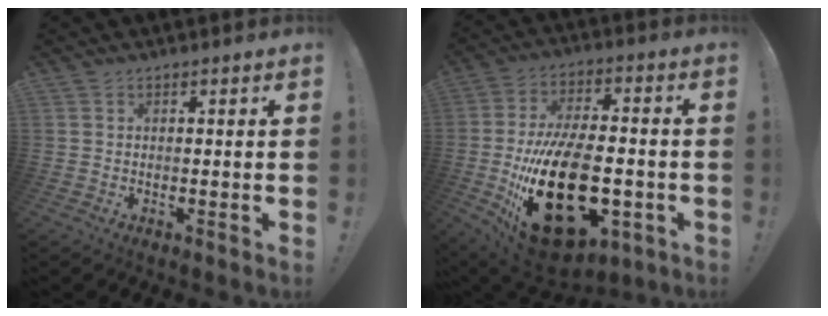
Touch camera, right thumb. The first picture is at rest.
{"total": 30.0, "force": [-7.4, 16.6, 23.8], "torque": [-0.433, 0.040, -0.098]}